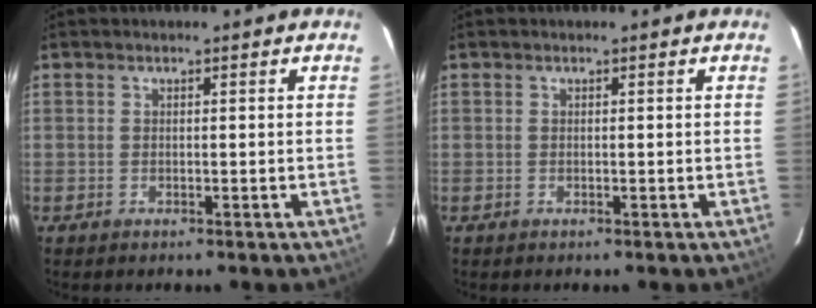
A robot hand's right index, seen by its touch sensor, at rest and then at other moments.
{"total": 0.0}